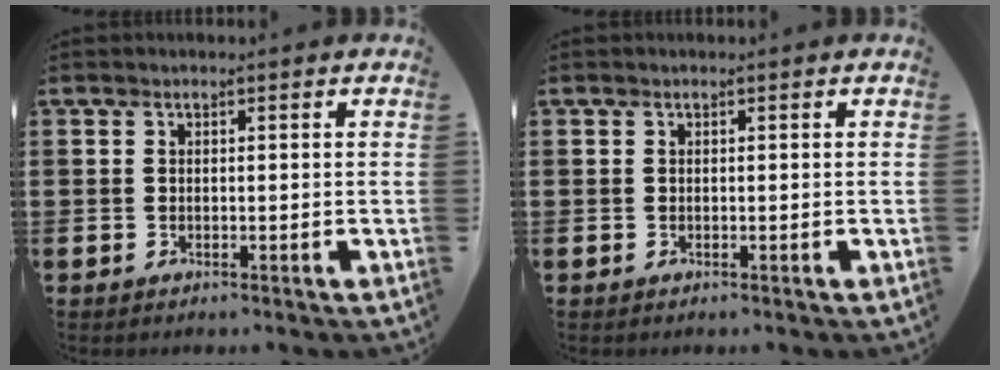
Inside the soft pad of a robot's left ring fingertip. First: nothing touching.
{"total": 0.0}